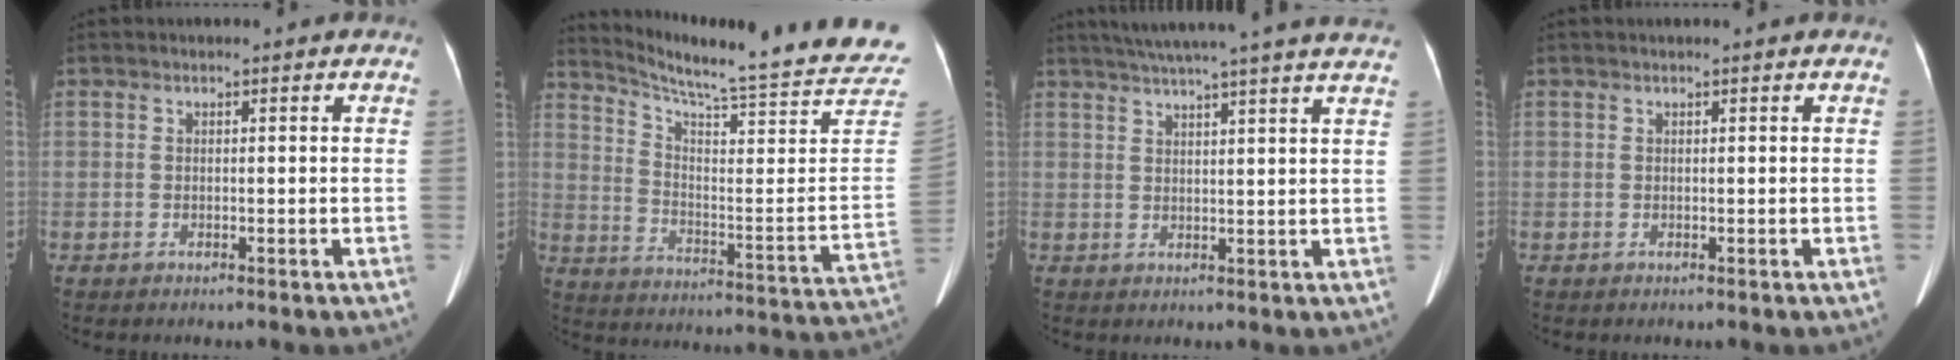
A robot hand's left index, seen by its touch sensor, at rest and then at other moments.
{"total": 24.8, "force": [22.6, -1.0, 10.2], "torque": [-0.168, -0.134, 0.289]}
{"total": 20.0, "force": [17.4, -0.6, 9.9], "torque": [-0.163, 0.009, 0.223]}
{"total": 1.0, "force": [0.9, -0.1, 0.4], "torque": [-0.006, 0.016, 0.016]}